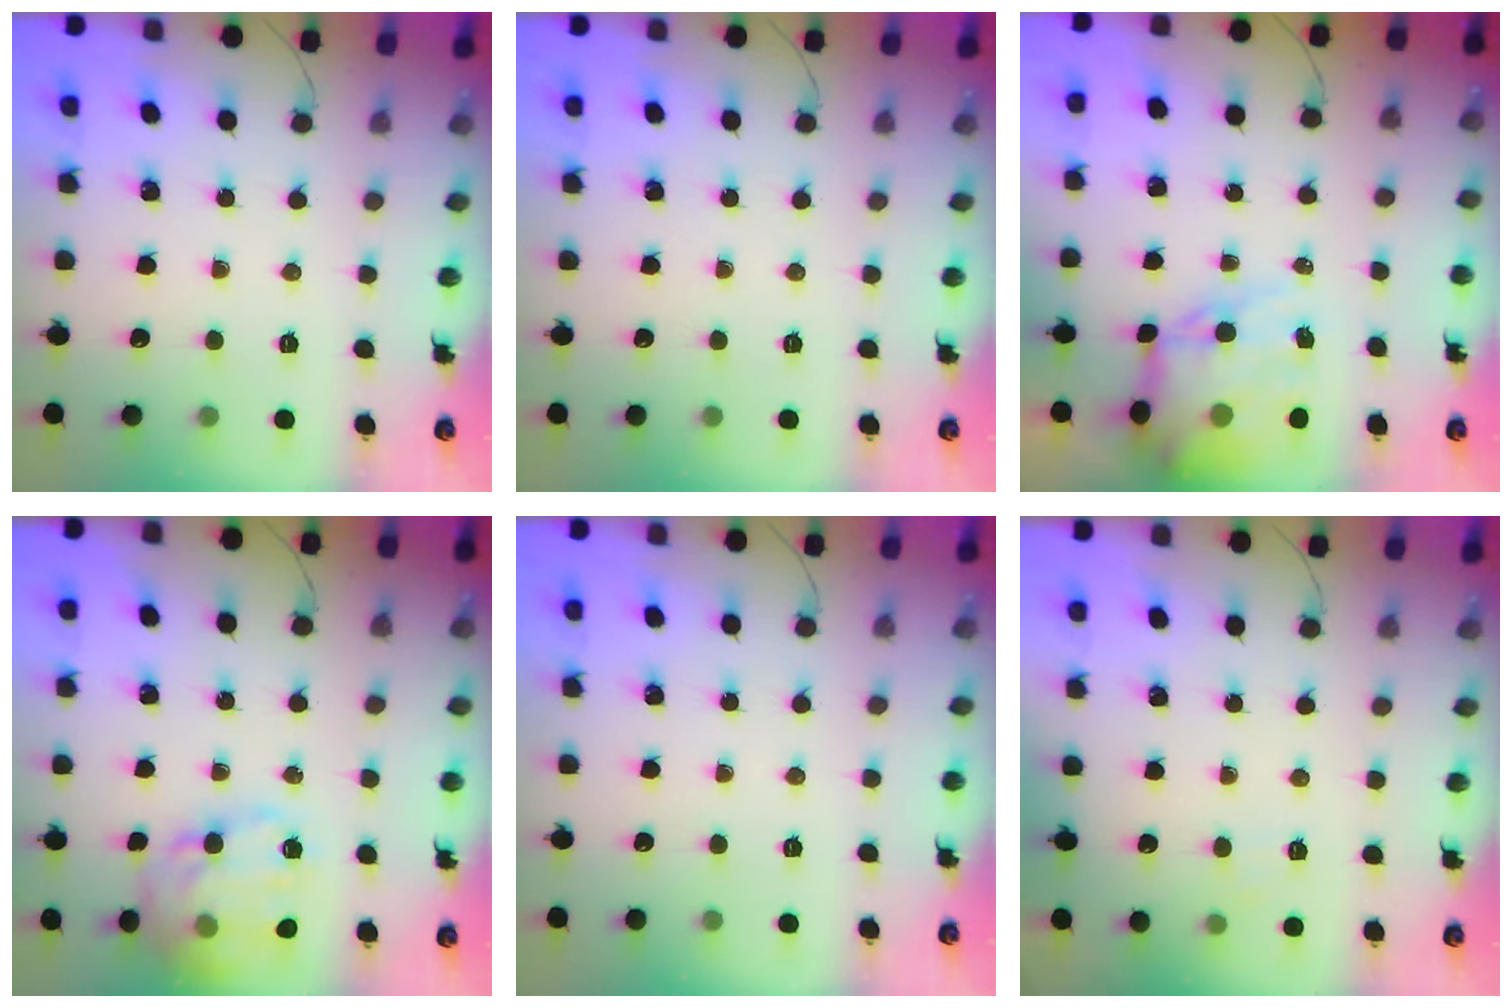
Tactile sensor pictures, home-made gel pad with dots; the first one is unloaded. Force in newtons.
{"total": 0.0}
{"total": 16.3, "press": 15.8, "slide": 4.2}
{"total": 16.0, "press": 15.8, "slide": 2.2}
{"total": 0.0}
{"total": 3.7, "press": 3.5, "slide": 1.1}